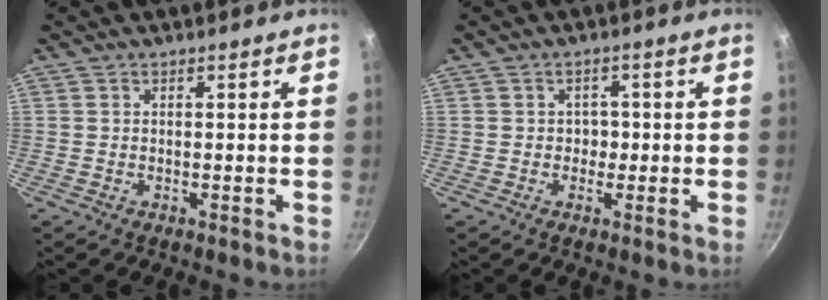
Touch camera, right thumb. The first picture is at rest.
{"total": 2.5, "force": [-0.2, 2.1, 1.3], "torque": [0.007, 0.008, -0.009]}